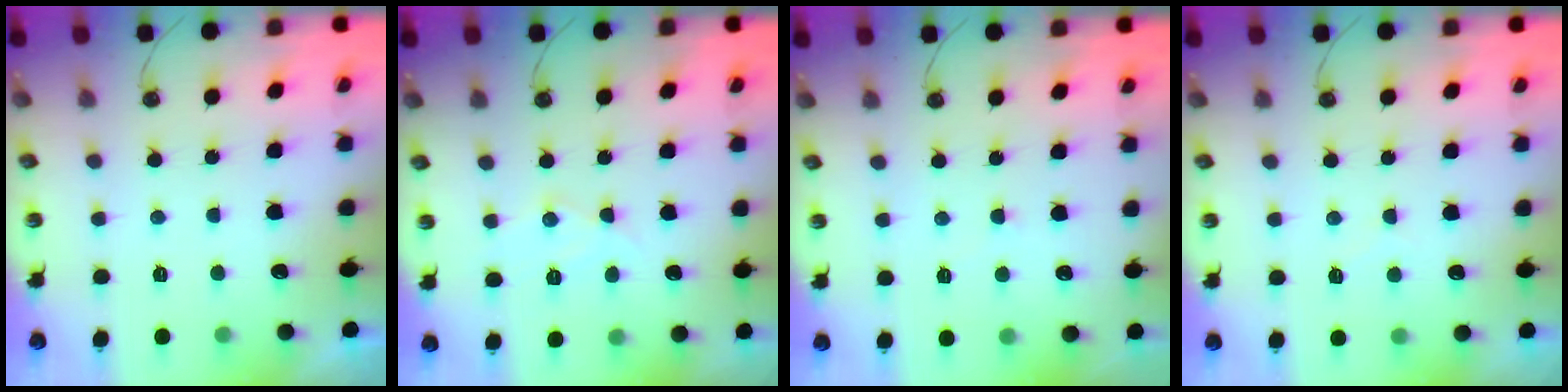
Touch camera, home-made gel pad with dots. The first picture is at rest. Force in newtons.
{"total": 8.3, "press": 8.3, "slide": 0.2}
{"total": 6.1, "press": 6.1, "slide": 0.5}
{"total": 3.4, "press": 3.3, "slide": 0.5}